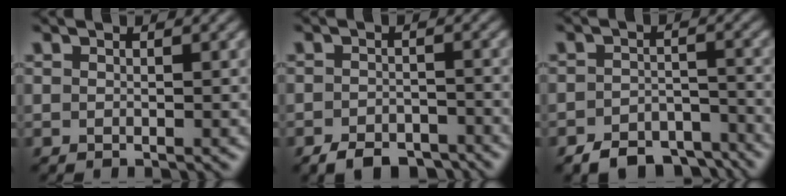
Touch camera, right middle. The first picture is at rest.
{"total": 4.2, "force": [-3.4, 1.8, 1.6], "torque": [-0.019, -0.005, -0.057]}
{"total": 5.2, "force": [-4.3, 2.3, 1.7], "torque": [-0.020, -0.006, -0.073]}